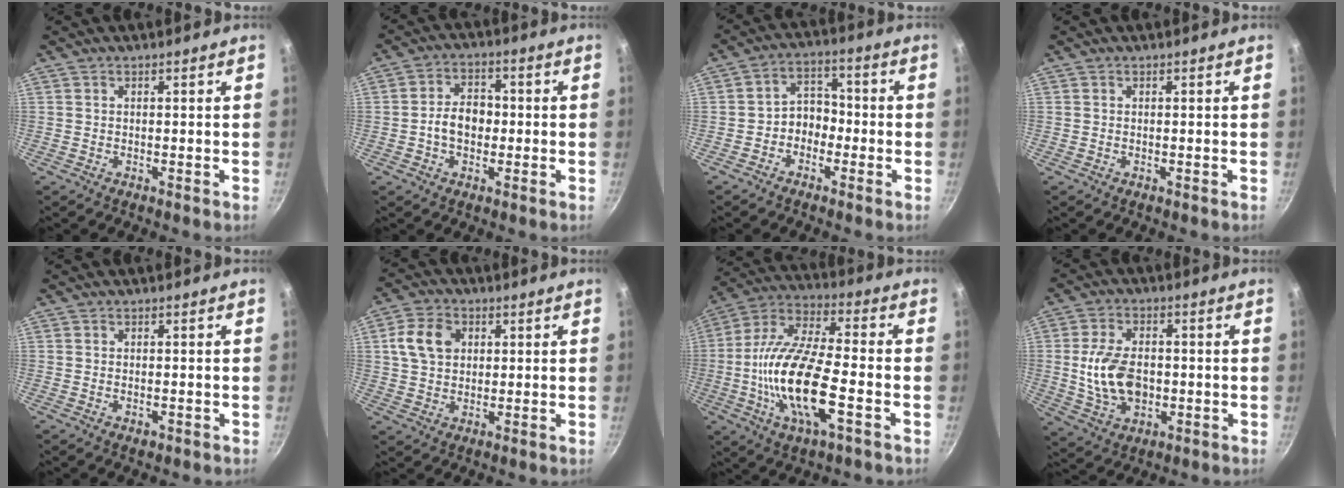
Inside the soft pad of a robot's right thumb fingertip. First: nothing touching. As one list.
[{"total": 6.9, "force": [-0.9, 5.0, 4.6], "torque": [-0.052, 0.021, -0.020]}, {"total": 5.7, "force": [-2.1, 4.5, 2.9], "torque": [-0.010, 0.036, -0.044]}, {"total": 0.0}, {"total": 1.2, "force": [-0.5, 0.8, 0.8], "torque": [-0.014, -0.001, -0.007]}, {"total": 8.4, "force": [2.1, 6.4, 5.0], "torque": [-0.078, 0.008, 0.031]}, {"total": 18.9, "force": [-4.7, 6.7, 17.1], "torque": [-0.334, 0.025, -0.103]}, {"total": 11.6, "force": [-0.7, 7.6, 8.8], "torque": [-0.149, 0.007, -0.009]}]